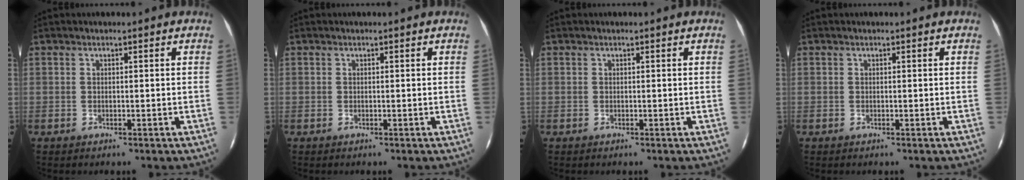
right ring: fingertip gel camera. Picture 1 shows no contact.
{"total": 0.0}
{"total": 0.0}
{"total": 0.0}